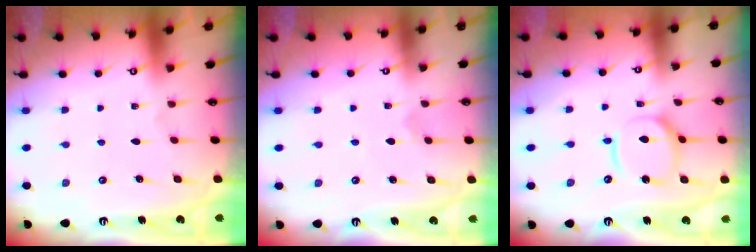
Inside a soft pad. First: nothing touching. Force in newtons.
{"total": 1.2, "press": 1.2, "slide": 0.1}
{"total": 12.4, "press": 12.3, "slide": 1.5}